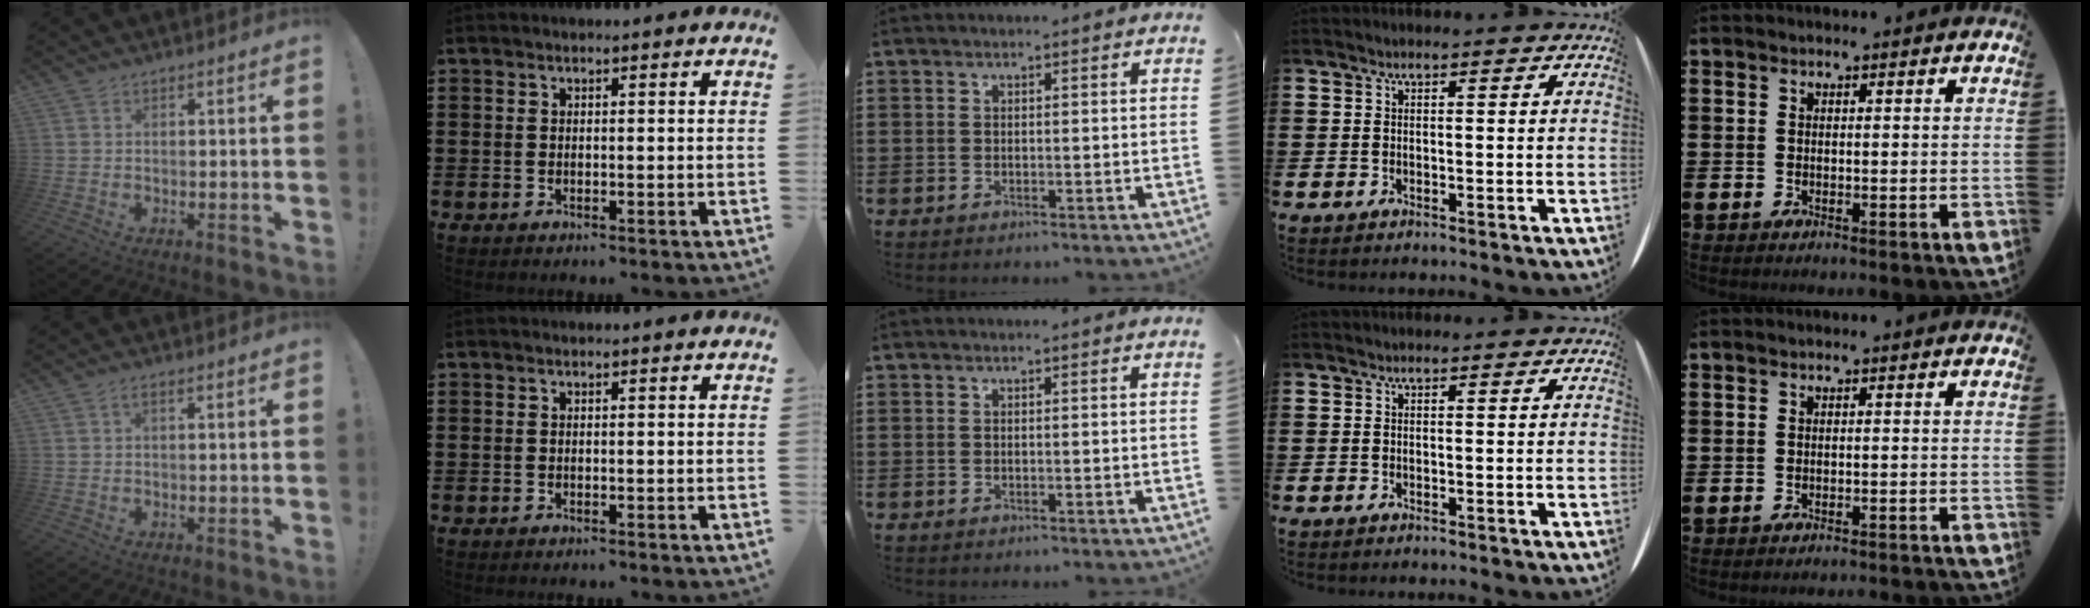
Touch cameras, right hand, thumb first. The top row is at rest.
{"thumb": {"total": 1.3, "force": [-0.2, 0.1, 1.2], "torque": [-0.029, 0.005, -0.004]}, "little": {"total": 0.9, "force": [-0.9, -0.2, -0.1], "torque": [0.000, 0.002, -0.019]}}